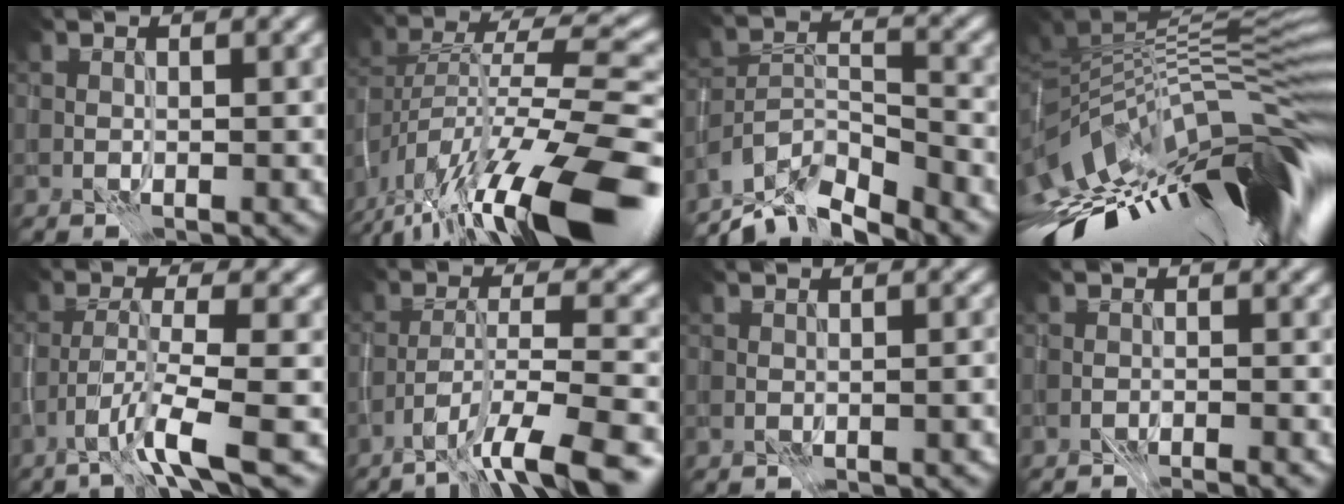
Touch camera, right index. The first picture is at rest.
{"total": 14.4, "force": [-7.2, 4.5, 11.7], "torque": [-0.209, 0.016, -0.116]}
{"total": 7.9, "force": [-6.9, 2.1, 3.2], "torque": [-0.052, -0.001, -0.122]}
{"total": 15.1, "force": [-3.2, 4.7, 13.9], "torque": [-0.191, 0.005, -0.044]}
{"total": 4.8, "force": [-2.7, 0.4, 4.0], "torque": [-0.063, 0.007, -0.054]}
{"total": 8.9, "force": [-6.1, 1.7, 6.2], "torque": [-0.090, 0.010, -0.101]}
{"total": 1.1, "force": [-0.9, 0.2, 0.6], "torque": [-0.001, 0.007, -0.011]}
{"total": 2.7, "force": [-2.7, 0.0, 0.4], "torque": [-0.006, 0.004, -0.040]}